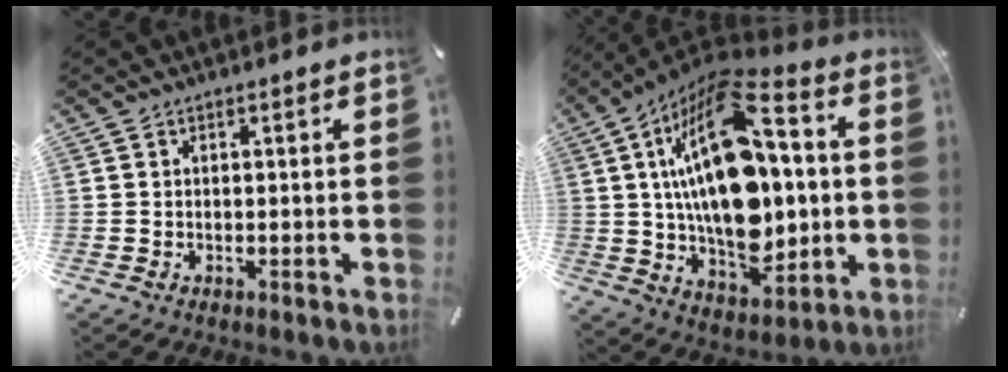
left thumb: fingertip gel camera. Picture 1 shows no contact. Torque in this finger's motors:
{"motor_torque": [2.48, 2.53, 2.77, 0.00, 0.81]}